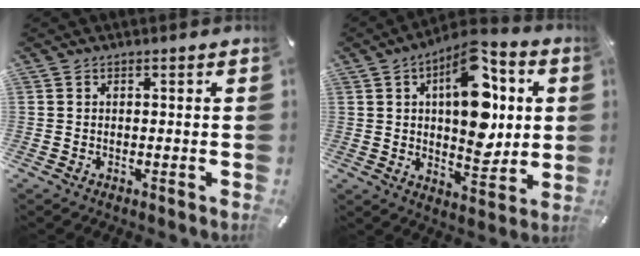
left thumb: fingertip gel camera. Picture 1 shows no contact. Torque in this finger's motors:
{"motor_torque": [2.52, 2.48, 1.07, -0.63, 0.22]}